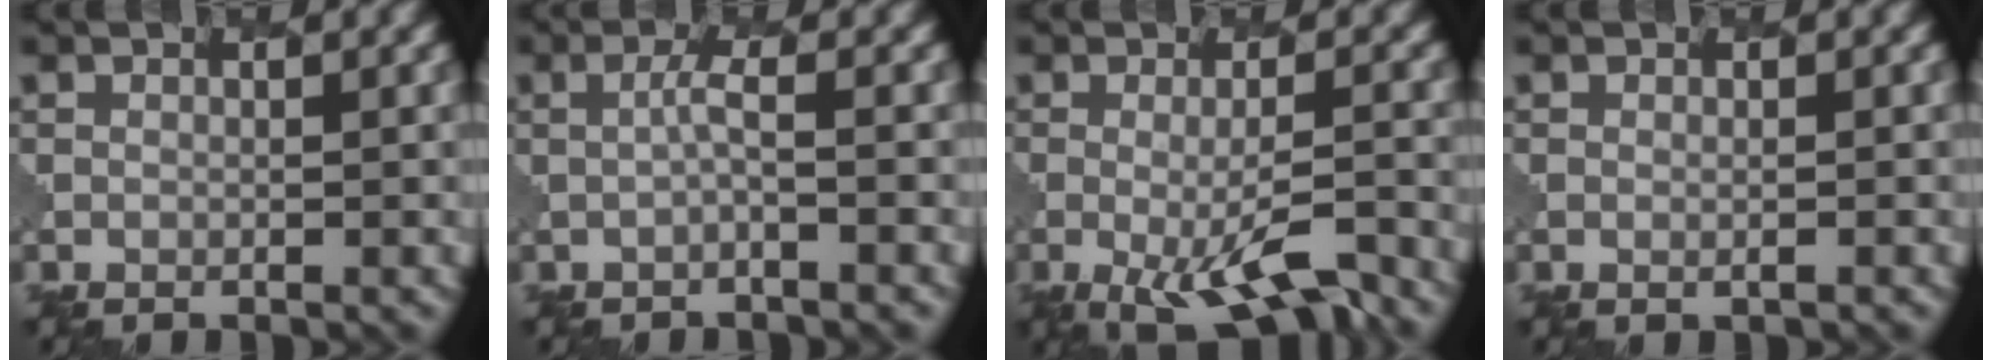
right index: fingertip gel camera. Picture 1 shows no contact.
{"total": 1.4, "force": [0.0, 0.1, 1.4], "torque": [-0.028, 0.000, -0.002]}
{"total": 6.8, "force": [-2.7, 1.7, 6.0], "torque": [-0.092, -0.012, -0.037]}
{"total": 0.7, "force": [0.2, 0.2, 0.6], "torque": [-0.009, -0.004, 0.005]}